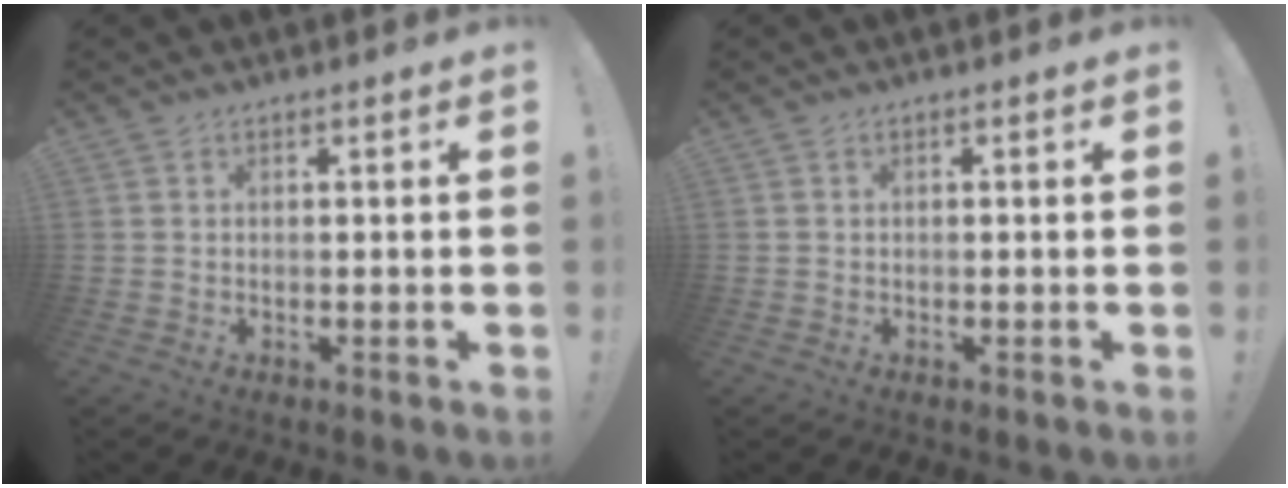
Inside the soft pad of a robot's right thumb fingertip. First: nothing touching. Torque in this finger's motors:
{"motor_torque": [-0.16, -0.16, 0.04, -0.05, 0.01]}